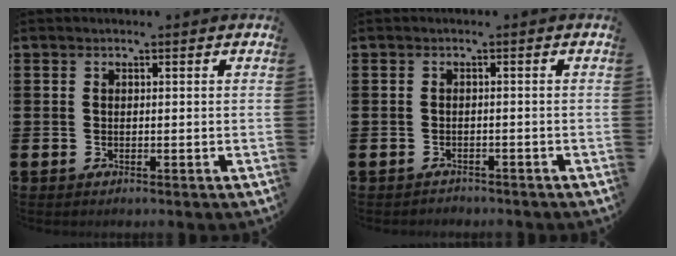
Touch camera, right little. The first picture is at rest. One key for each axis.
{"total": 0.8, "fx": -0.8, "fy": 0.2, "fz": 0.0, "tx": -0.003, "ty": 0.001, "tz": -0.017}